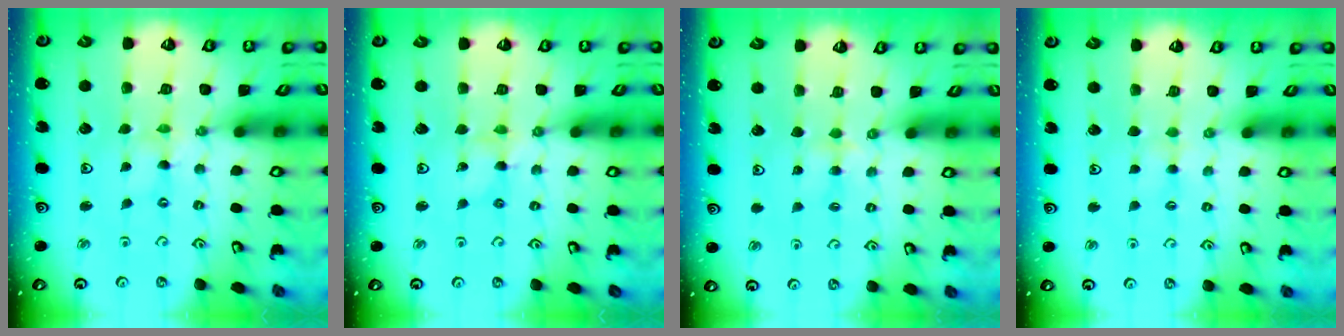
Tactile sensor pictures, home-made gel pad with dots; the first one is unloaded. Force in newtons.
{"total": 1.8, "press": 1.8, "slide": 0.2}
{"total": 2.8, "press": 2.8, "slide": 0.5}
{"total": 1.7, "press": 1.7, "slide": 0.3}